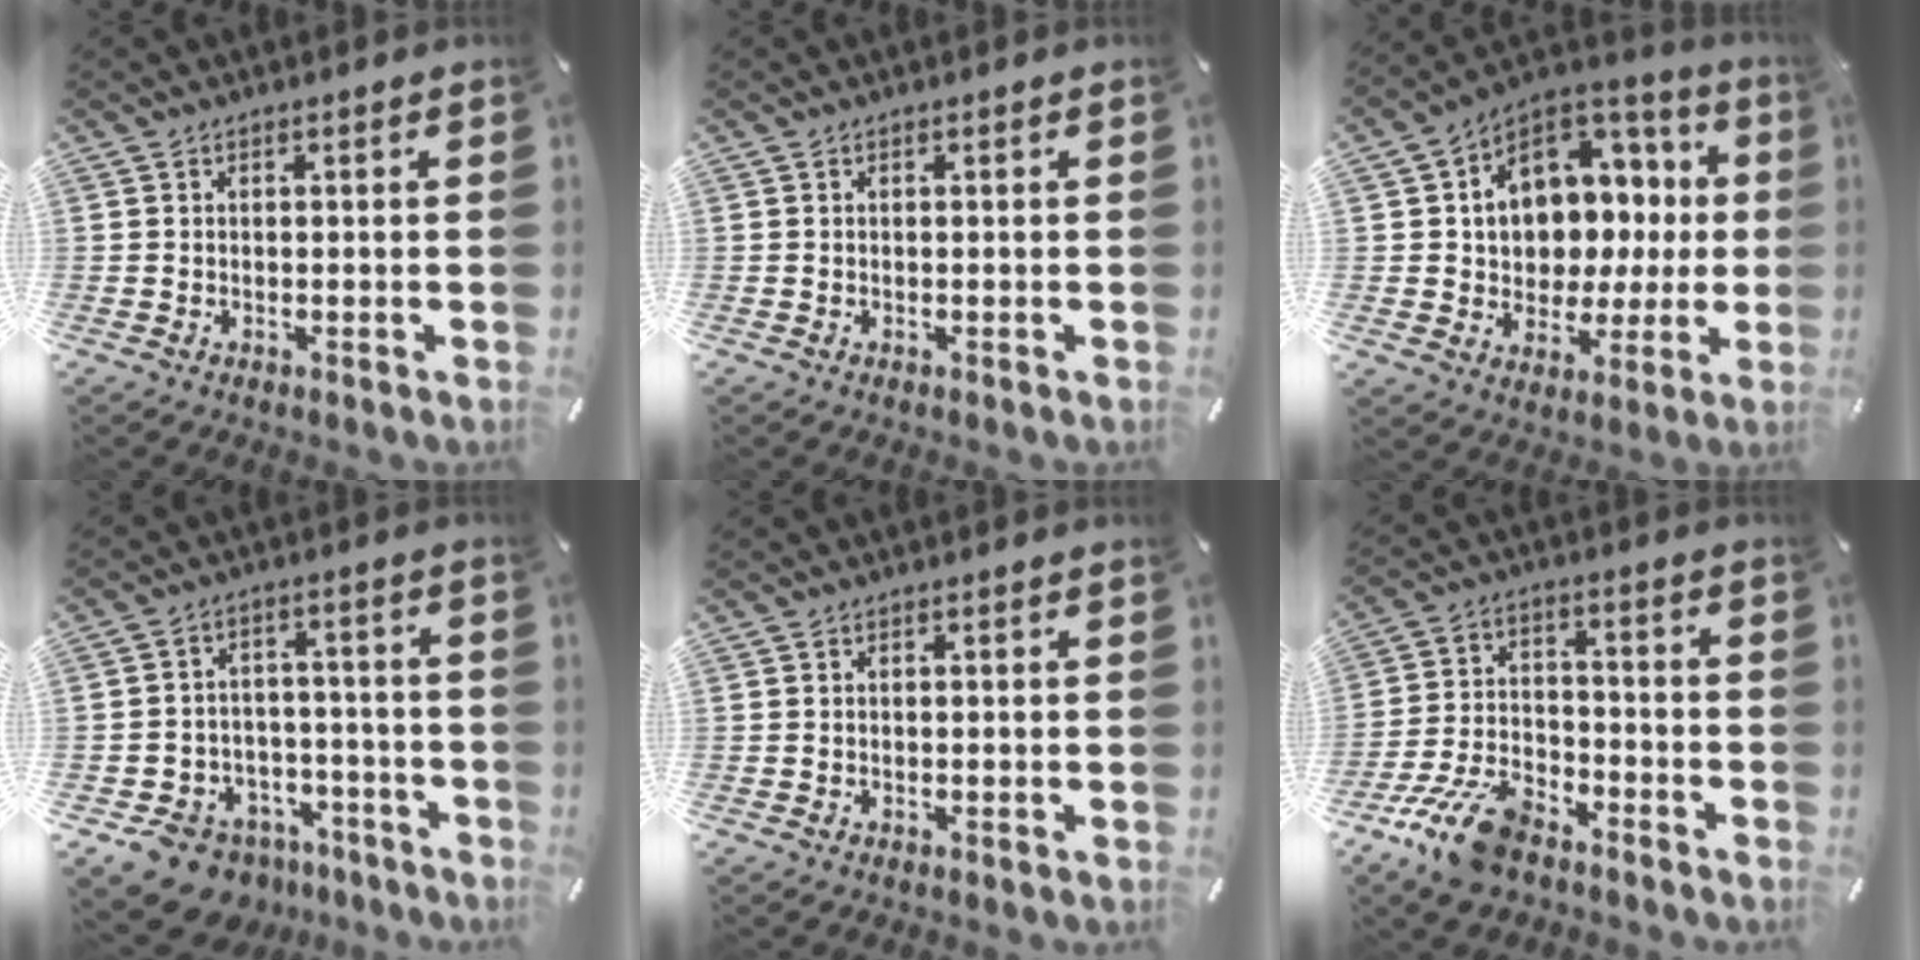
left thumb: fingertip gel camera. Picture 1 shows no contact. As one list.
[{"total": 0.0}, {"total": 11.0, "force": [2.3, 9.7, 4.7], "torque": [-0.069, -0.037, 0.051]}, {"total": 9.6, "force": [-6.6, 6.5, 2.5], "torque": [-0.037, 0.049, -0.111]}, {"total": 0.0}, {"total": 12.9, "force": [-9.1, 6.1, 6.9], "torque": [-0.135, 0.050, -0.167]}]